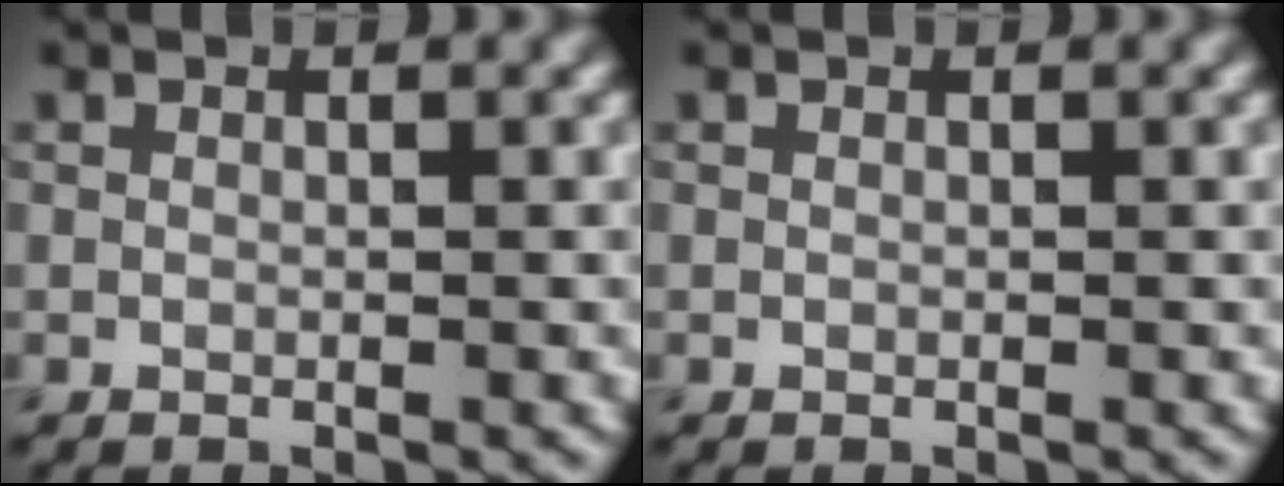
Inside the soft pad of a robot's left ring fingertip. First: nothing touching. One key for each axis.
{"total": 0.0}